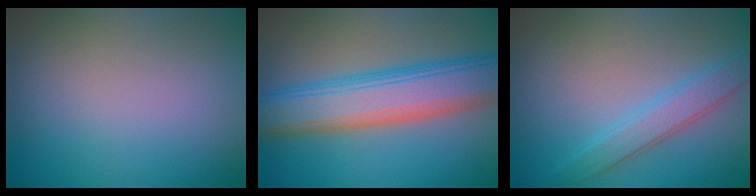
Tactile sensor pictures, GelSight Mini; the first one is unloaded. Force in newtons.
{"total": 8.3, "press": 8.3, "slide": 0.6}
{"total": 3.0, "press": 3.0, "slide": 0.1}